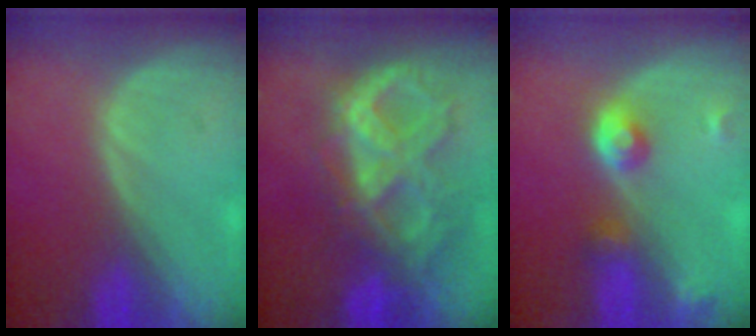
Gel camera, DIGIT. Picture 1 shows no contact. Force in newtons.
{"total": 10.6, "press": 8.9, "slide": 5.7}
{"total": 4.6, "press": 4.1, "slide": 2.0}